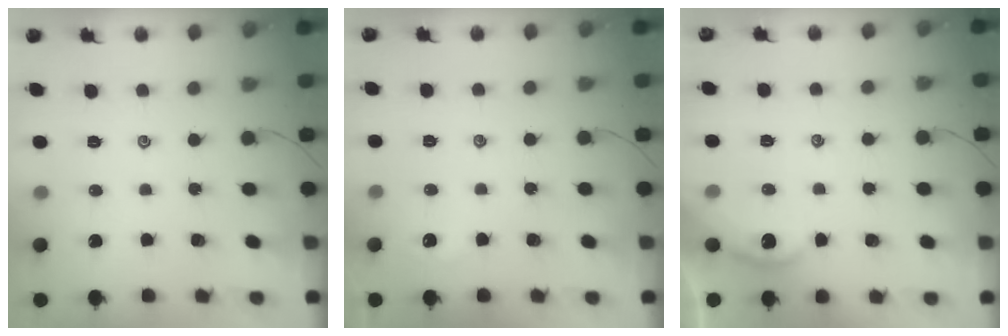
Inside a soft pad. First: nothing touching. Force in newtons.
{"total": 2.7, "press": 2.7, "slide": 0.3}
{"total": 2.3, "press": 2.3, "slide": 0.2}